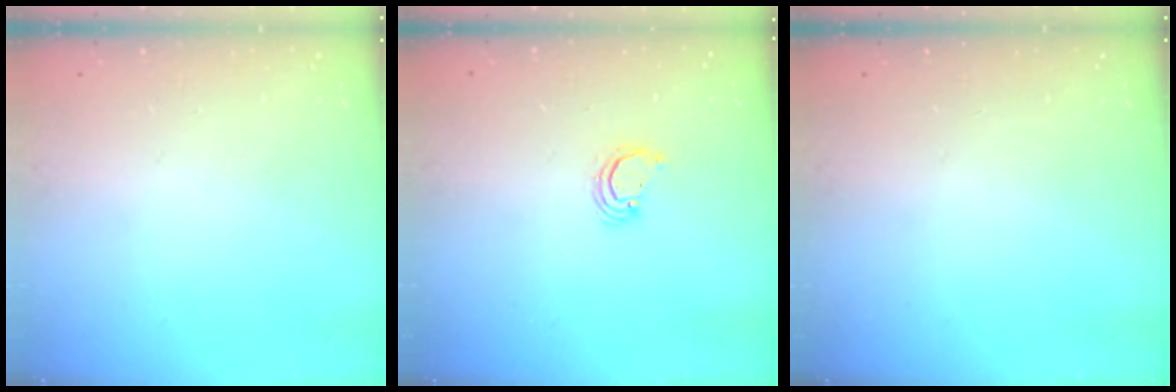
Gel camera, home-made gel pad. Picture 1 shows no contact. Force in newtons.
{"total": 2.7, "press": 2.7, "slide": 0.1}
{"total": 0.0}